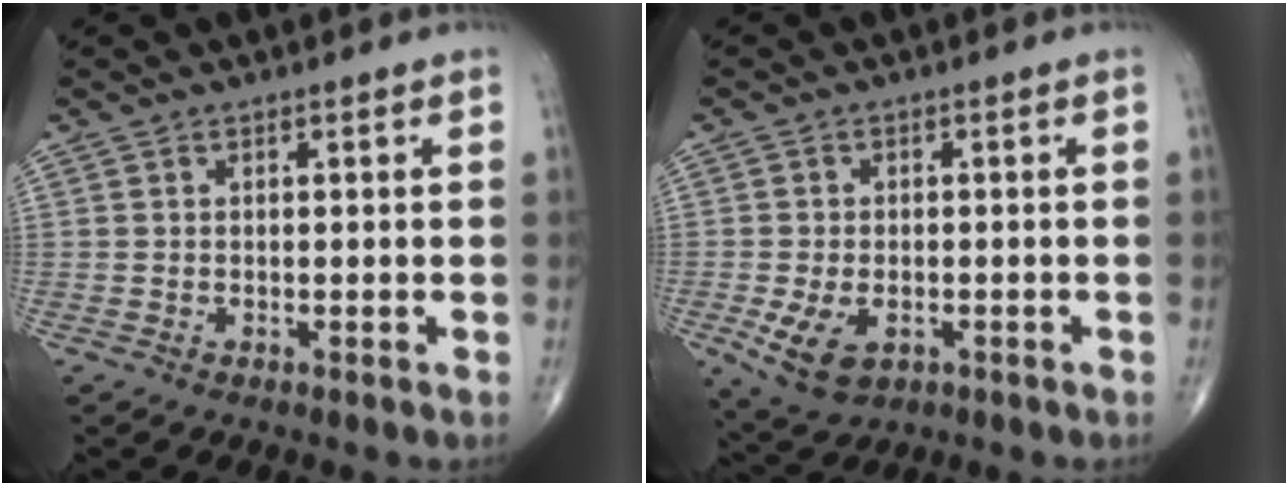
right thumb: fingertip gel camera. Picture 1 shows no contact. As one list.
[{"total": 7.3, "force": [-2.4, 4.4, 5.3], "torque": [-0.098, -0.003, -0.033]}]